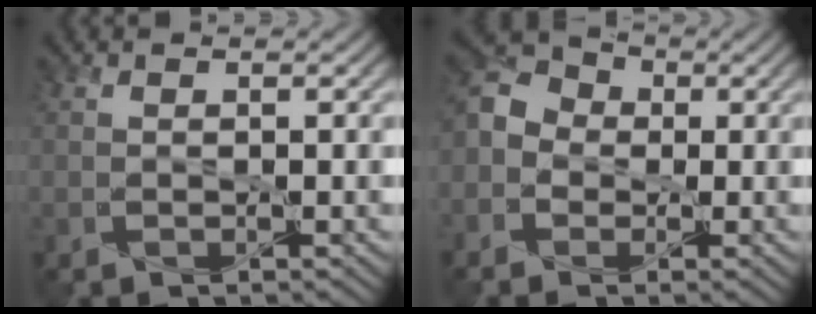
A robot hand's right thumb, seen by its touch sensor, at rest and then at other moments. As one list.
[{"total": 6.2, "force": [-1.3, 5.2, 3.2], "torque": [-0.099, 0.005, -0.036]}]